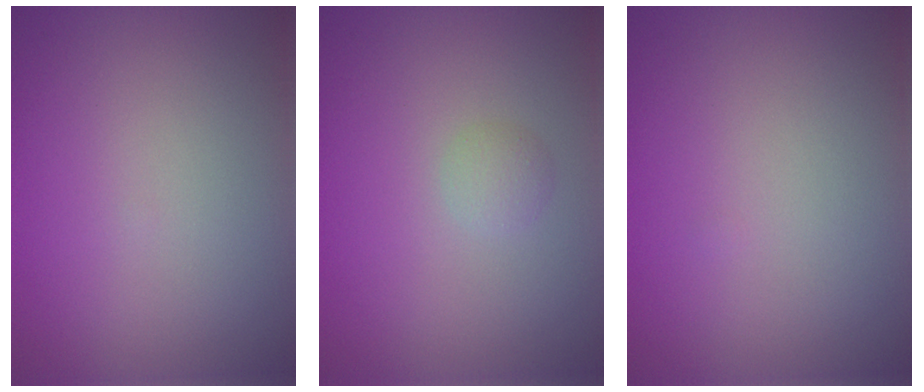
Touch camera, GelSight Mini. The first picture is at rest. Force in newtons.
{"total": 1.1, "press": 1.1, "slide": 0.1}
{"total": 0.0}